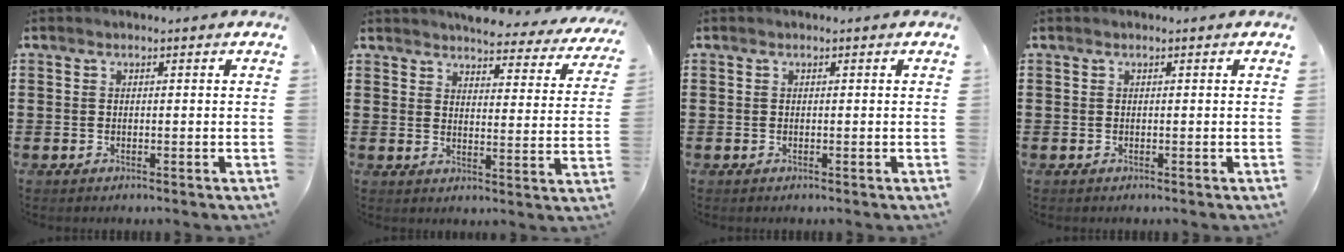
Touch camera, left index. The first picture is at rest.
{"total": 4.7, "force": [4.5, 0.5, 1.2], "torque": [-0.037, -0.031, 0.077]}
{"total": 0.0}
{"total": 0.0}